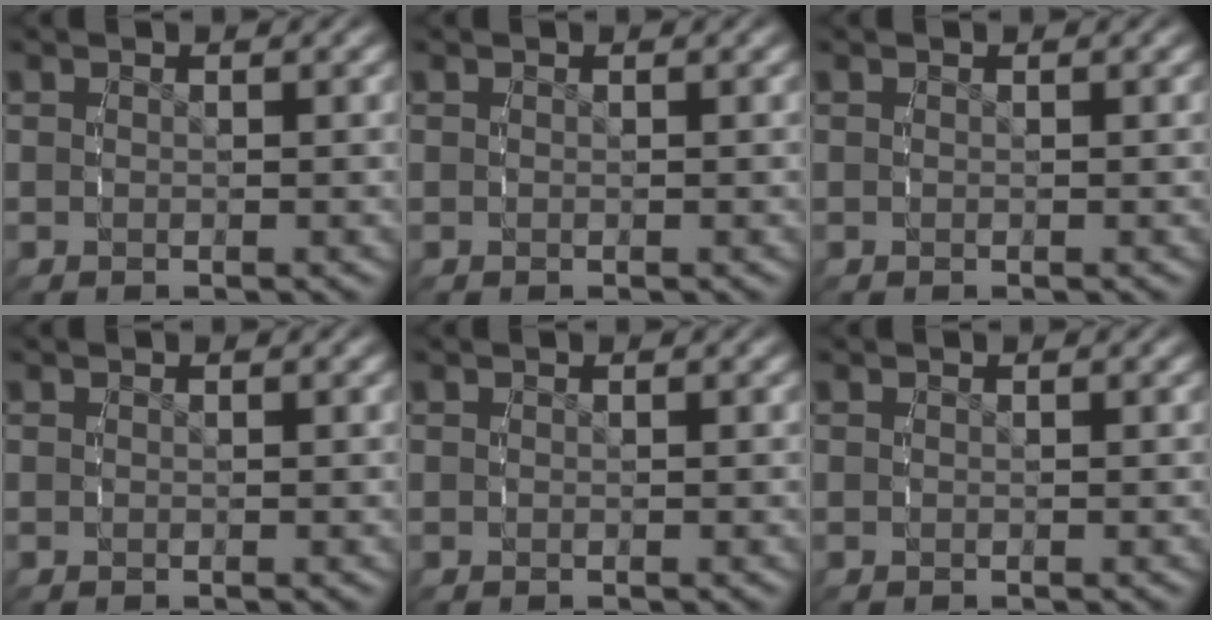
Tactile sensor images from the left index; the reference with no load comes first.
{"total": 0.0}
{"total": 0.0}
{"total": 0.0}
{"total": 0.0}
{"total": 0.0}